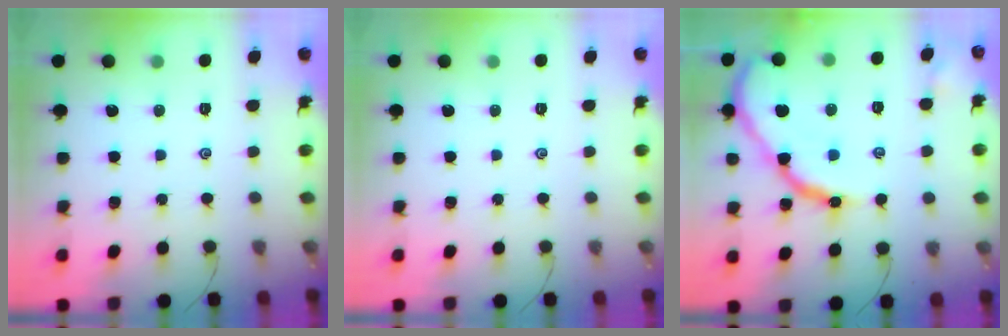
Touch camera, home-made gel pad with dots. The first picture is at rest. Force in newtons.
{"total": 0.0}
{"total": 16.4, "press": 16.3, "slide": 1.8}